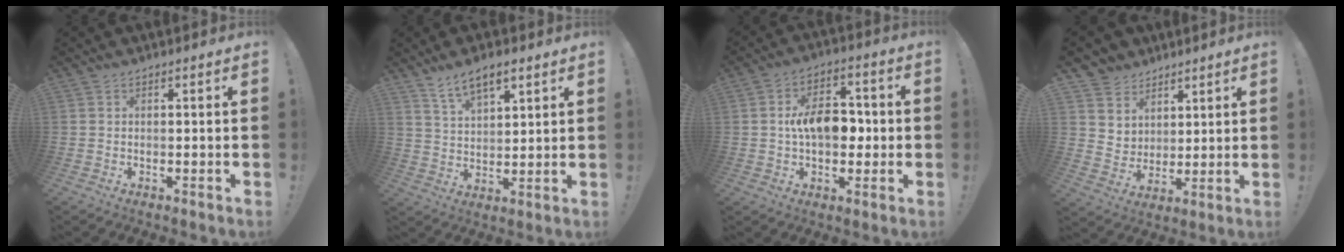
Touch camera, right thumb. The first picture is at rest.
{"total": 8.2, "force": [5.6, 3.7, 4.8], "torque": [-0.071, -0.026, 0.102]}
{"total": 12.0, "force": [-0.1, 7.4, 9.4], "torque": [-0.153, 0.008, -0.003]}
{"total": 7.7, "force": [4.3, 6.3, 0.4], "torque": [-0.008, -0.039, 0.092]}